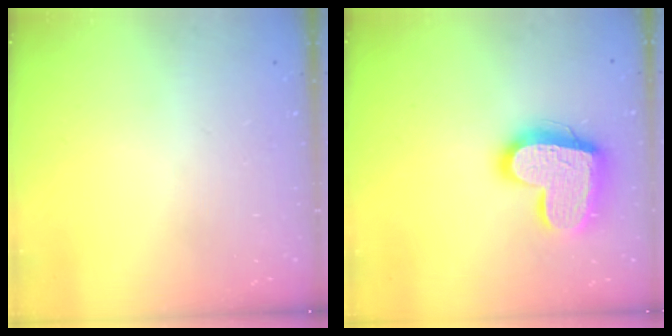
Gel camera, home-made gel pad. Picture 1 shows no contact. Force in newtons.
{"total": 18.3, "press": 18.2, "slide": 1.7}